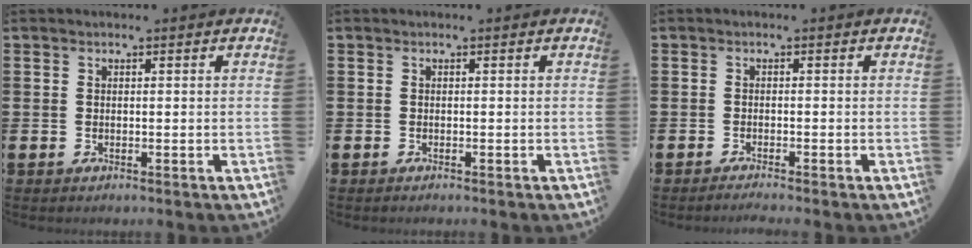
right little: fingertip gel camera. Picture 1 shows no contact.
{"total": 0.0}
{"total": 0.9, "force": [-0.8, -0.1, 0.4], "torque": [-0.006, -0.003, -0.015]}